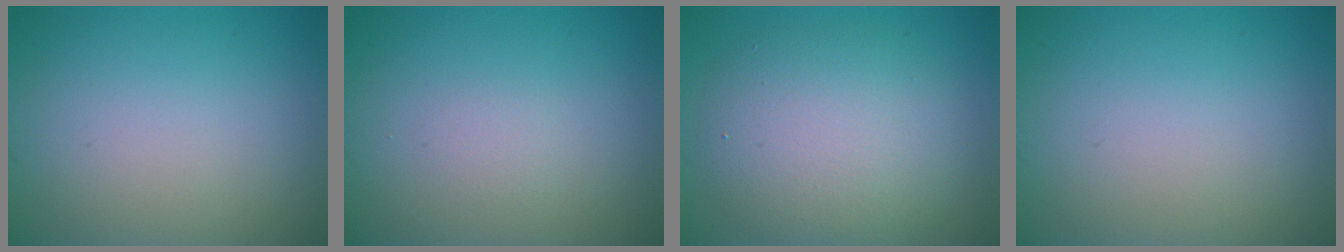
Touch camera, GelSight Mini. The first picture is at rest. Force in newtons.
{"total": 0.8, "press": 0.8, "slide": 0.1}
{"total": 6.4, "press": 6.4, "slide": 0.5}
{"total": 0.0}